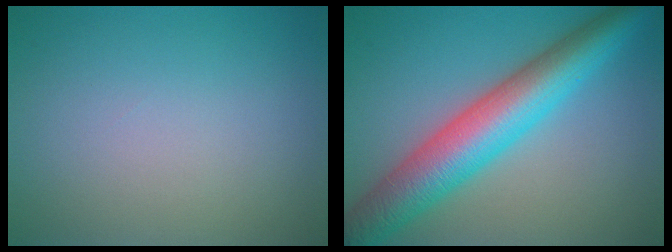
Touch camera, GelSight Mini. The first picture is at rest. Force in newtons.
{"total": 8.7, "press": 8.7, "slide": 0.1}